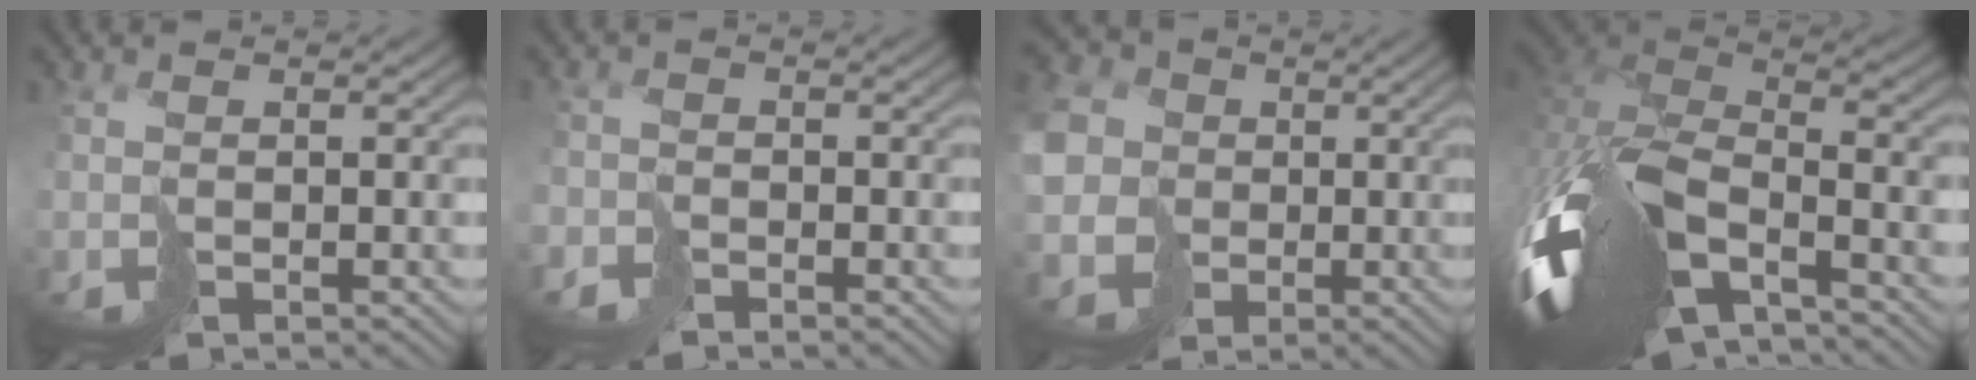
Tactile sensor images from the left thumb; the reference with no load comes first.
{"total": 2.3, "force": [-2.1, 1.1, 0.3], "torque": [-0.004, -0.008, -0.046]}
{"total": 9.8, "force": [0.2, 8.7, 4.5], "torque": [-0.146, -0.007, 0.004]}
{"total": 14.8, "force": [-5.8, 7.1, 11.7], "torque": [-0.284, -0.028, -0.088]}